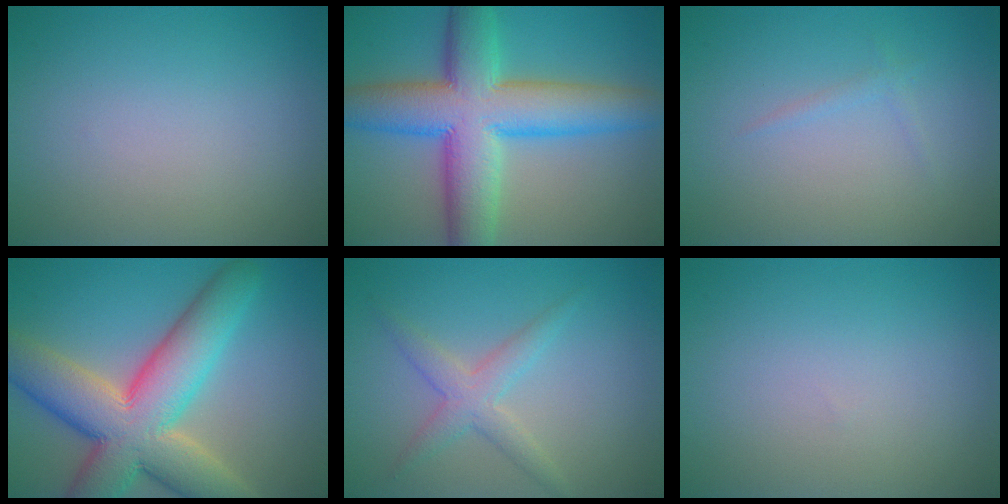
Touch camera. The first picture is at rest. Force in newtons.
{"total": 11.2, "press": 11.2, "slide": 0.2}
{"total": 0.8, "press": 0.8, "slide": 0.0}
{"total": 11.8, "press": 11.8, "slide": 0.9}
{"total": 2.8, "press": 2.8, "slide": 0.1}
{"total": 0.0}